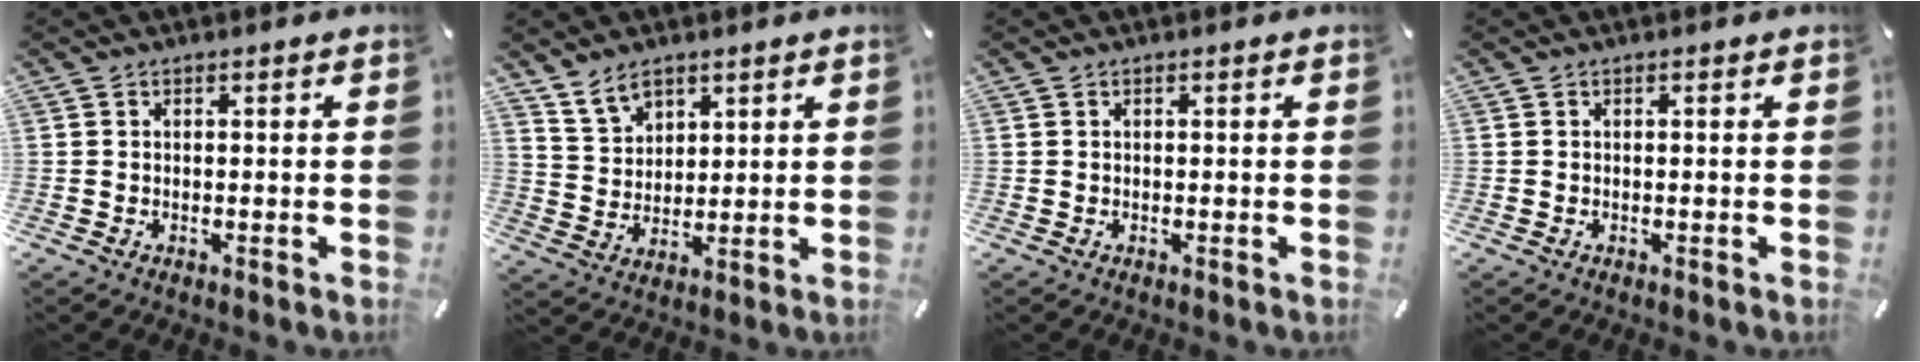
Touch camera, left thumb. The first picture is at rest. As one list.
[{"total": 6.8, "force": [4.8, 4.5, 1.7], "torque": [-0.038, -0.017, 0.090]}, {"total": 0.0}, {"total": 0.0}]